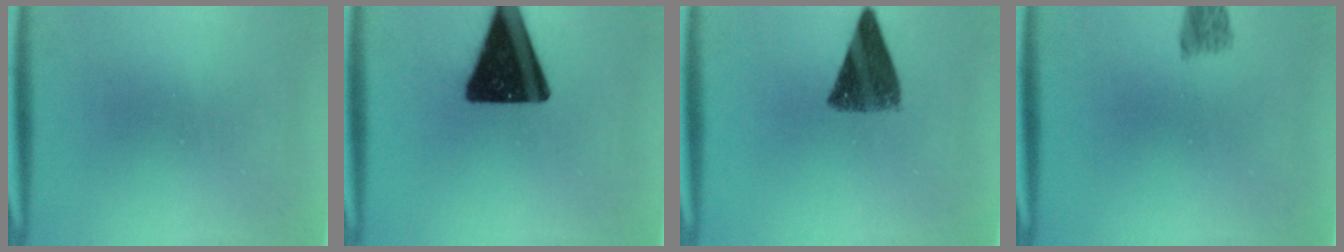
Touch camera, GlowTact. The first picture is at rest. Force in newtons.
{"total": 16.9}
{"total": 8.8}
{"total": 3.3}